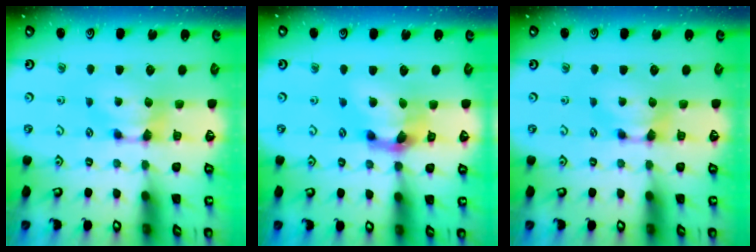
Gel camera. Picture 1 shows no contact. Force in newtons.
{"total": 4.7, "press": 4.1, "slide": 2.4}
{"total": 0.0}